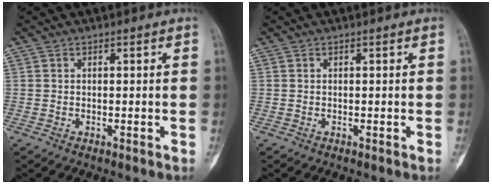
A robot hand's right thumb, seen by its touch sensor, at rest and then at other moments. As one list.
[{"total": 0.0}]